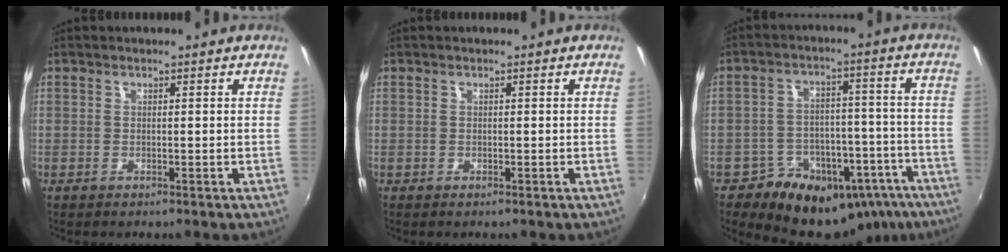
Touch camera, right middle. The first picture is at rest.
{"total": 0.0}
{"total": 17.7, "force": [-12.1, 11.5, 6.0], "torque": [-0.107, 0.039, -0.147]}